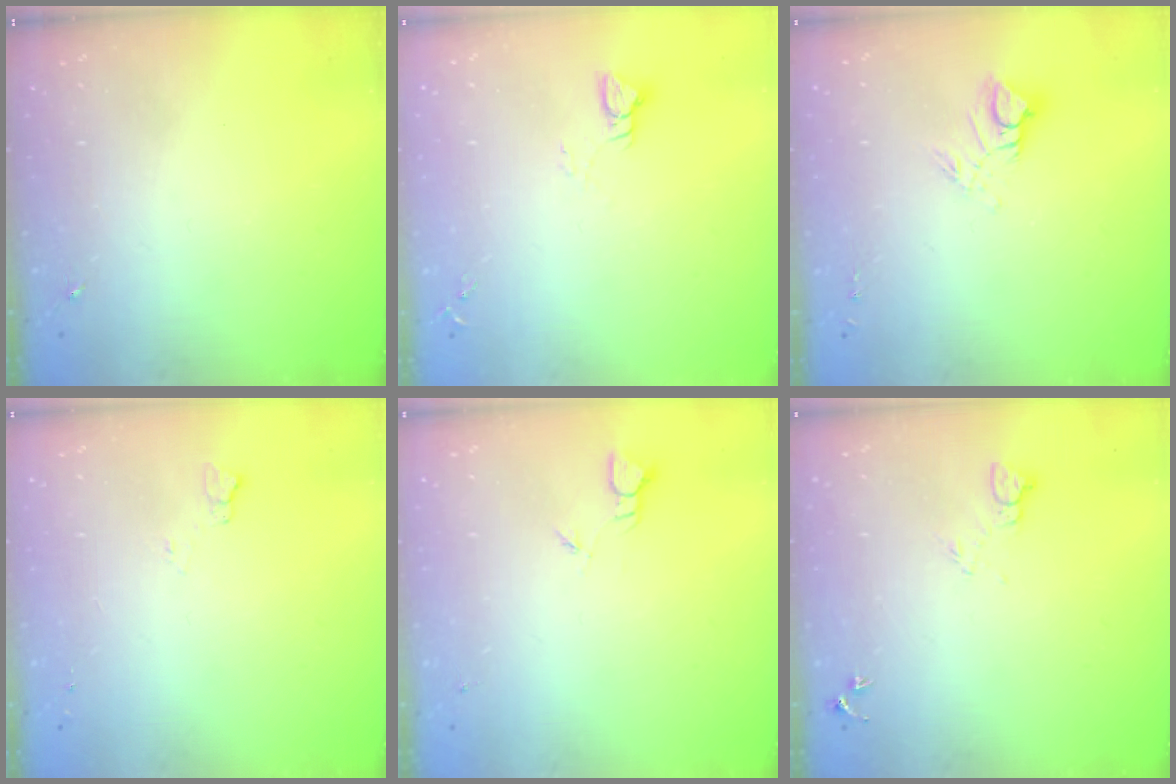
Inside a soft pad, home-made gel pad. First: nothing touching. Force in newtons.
{"total": 3.0, "press": 3.0, "slide": 0.3}
{"total": 8.6, "press": 8.6, "slide": 0.9}
{"total": 4.6, "press": 4.5, "slide": 0.6}
{"total": 1.8, "press": 1.8, "slide": 0.0}
{"total": 5.6, "press": 5.6, "slide": 0.6}